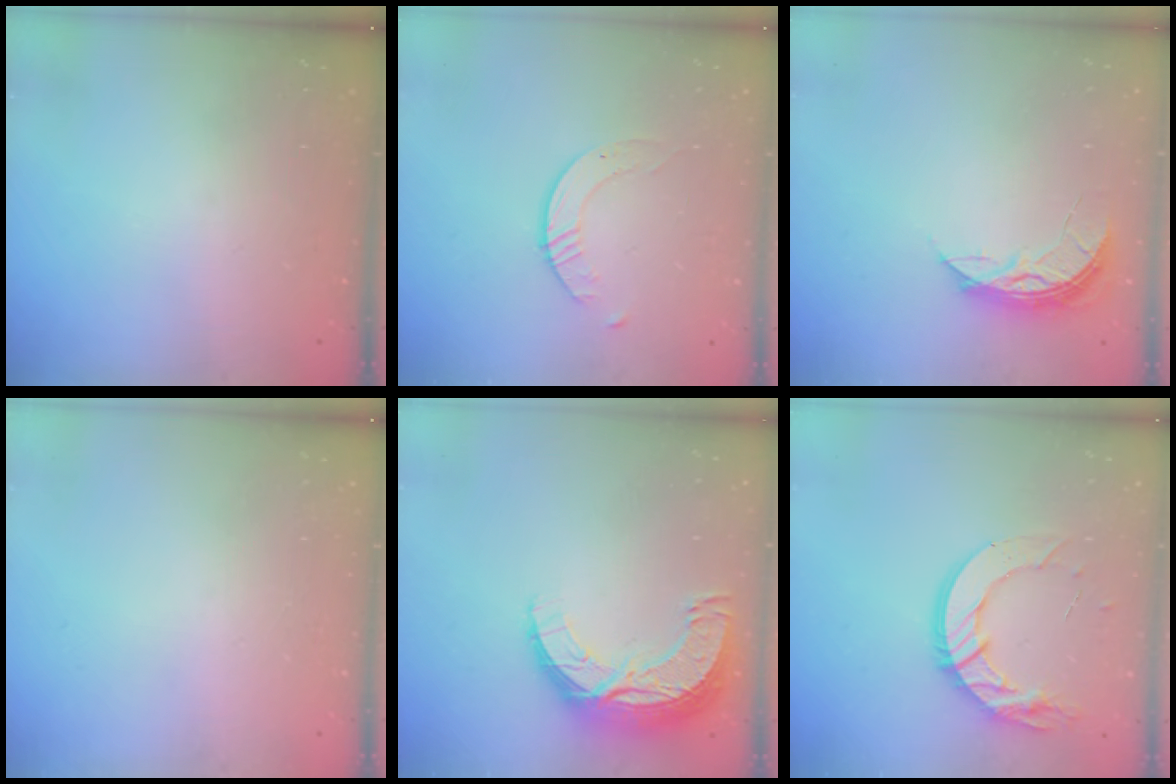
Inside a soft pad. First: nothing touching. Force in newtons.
{"total": 1.7, "press": 1.7, "slide": 0.2}
{"total": 6.1, "press": 6.1, "slide": 0.4}
{"total": 0.0}
{"total": 12.7, "press": 12.6, "slide": 0.9}
{"total": 13.8, "press": 13.8, "slide": 1.0}